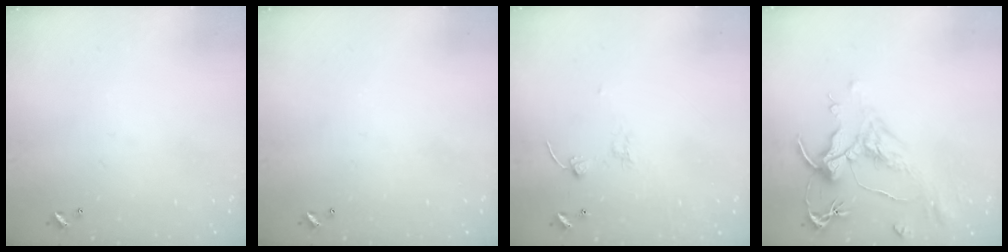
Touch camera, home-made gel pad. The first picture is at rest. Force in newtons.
{"total": 0.0}
{"total": 1.7, "press": 1.5, "slide": 0.7}
{"total": 1.6, "press": 0.8, "slide": 1.5}